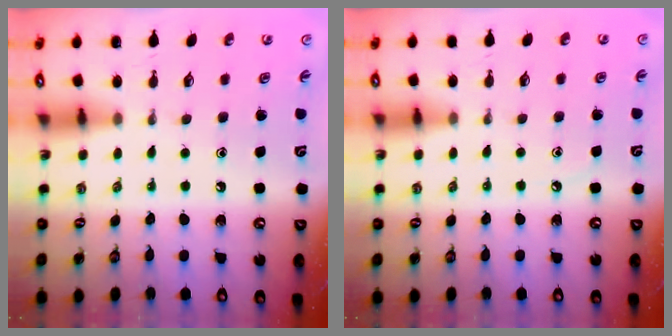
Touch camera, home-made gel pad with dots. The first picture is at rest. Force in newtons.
{"total": 4.5, "press": 4.5, "slide": 0.8}